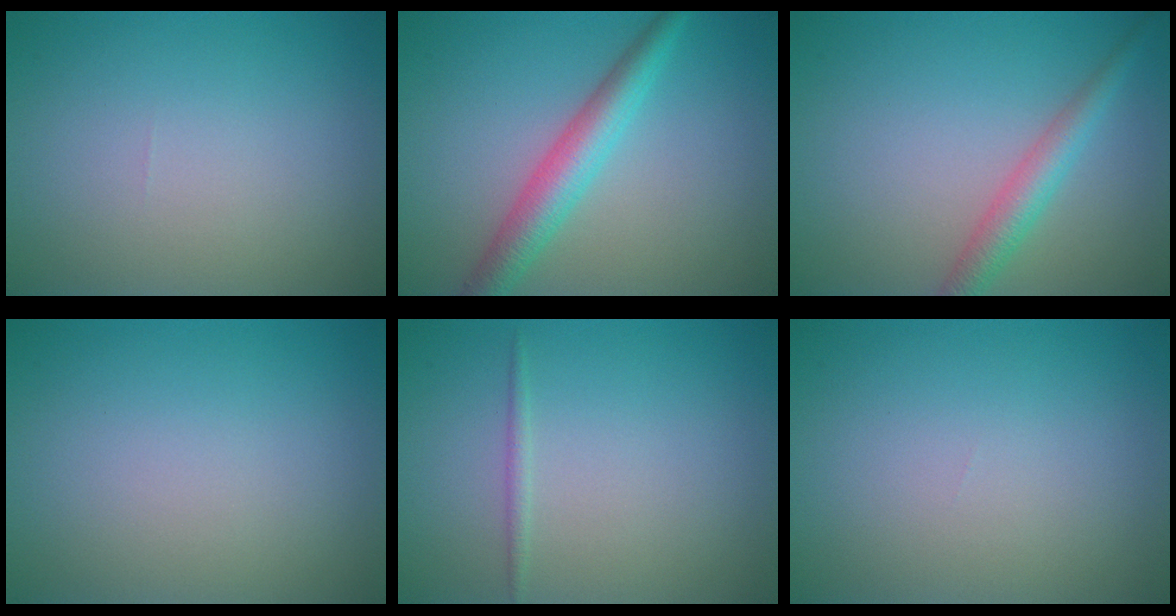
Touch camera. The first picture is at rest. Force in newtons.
{"total": 4.2, "press": 4.2, "slide": 0.1}
{"total": 2.9, "press": 2.9, "slide": 0.1}
{"total": 0.0}
{"total": 0.7, "press": 0.7, "slide": 0.0}
{"total": 0.0}